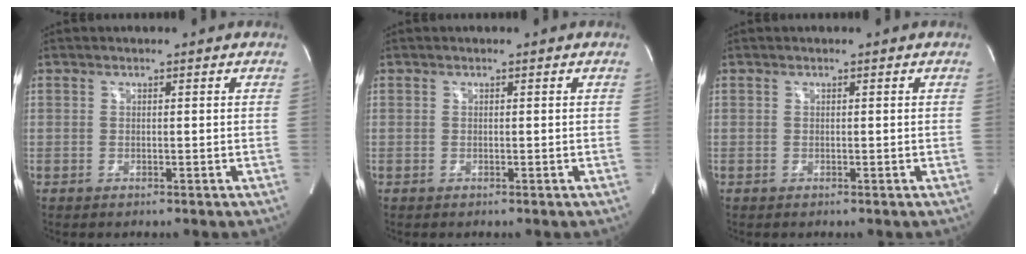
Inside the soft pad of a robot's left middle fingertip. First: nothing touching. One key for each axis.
{"total": 0.0}
{"total": 0.0}